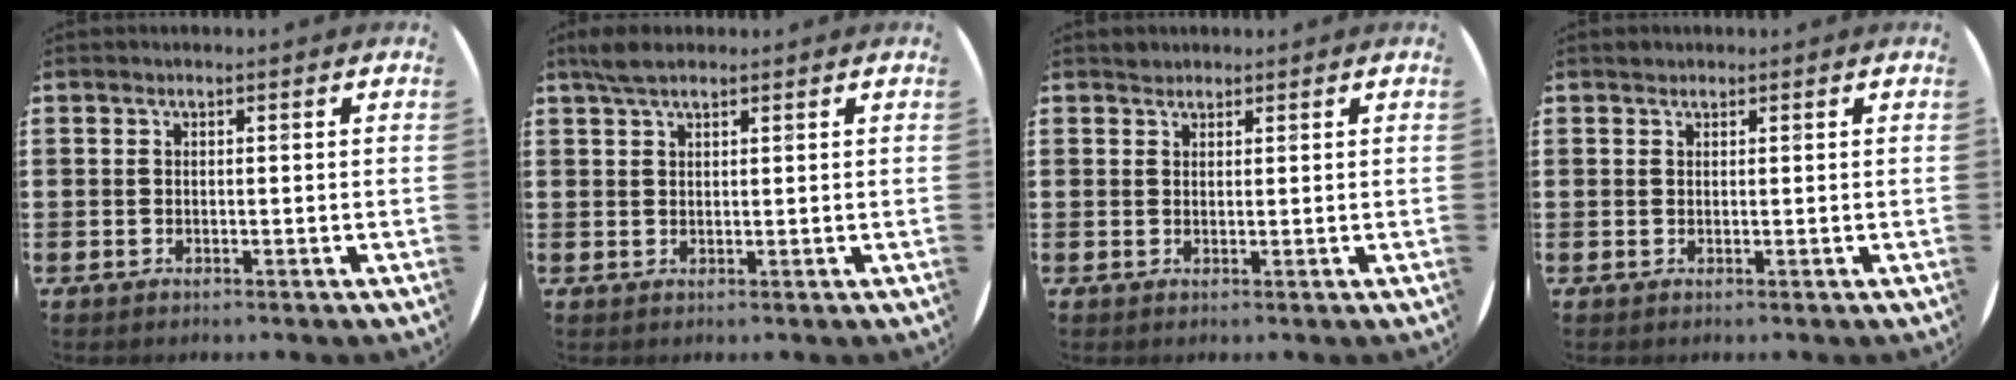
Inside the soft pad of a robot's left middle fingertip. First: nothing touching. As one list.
[{"total": 3.0, "force": [2.2, 1.0, 1.7], "torque": [-0.038, 0.007, 0.041]}, {"total": 1.1, "force": [1.1, 0.4, -0.1], "torque": [0.001, 0.002, 0.021]}, {"total": 0.7, "force": [0.6, 0.2, 0.0], "torque": [0.008, 0.000, 0.011]}]